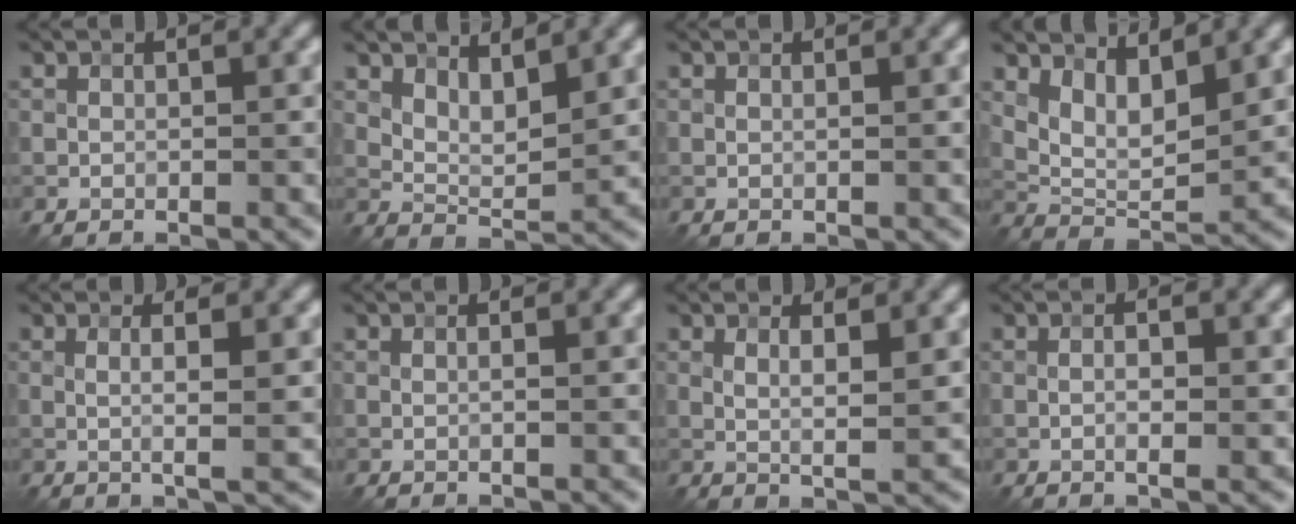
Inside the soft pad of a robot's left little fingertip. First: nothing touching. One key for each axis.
{"total": 3.3, "fx": 2.1, "fy": 1.3, "fz": 2.1, "tx": -0.040, "ty": -0.007, "tz": 0.041}
{"total": 0.0}
{"total": 4.5, "fx": 2.4, "fy": 2.0, "fz": 3.3, "tx": -0.069, "ty": -0.012, "tz": 0.047}
{"total": 2.7, "fx": 0.4, "fy": 0.6, "fz": 2.6, "tx": -0.041, "ty": 0.002, "tz": 0.000}
{"total": 0.6, "fx": 0.1, "fy": 0.1, "fz": 0.5, "tx": -0.007, "ty": 0.000, "tz": -0.003}
{"total": 2.6, "fx": 1.1, "fy": 0.6, "fz": 2.3, "tx": -0.031, "ty": -0.002, "tz": 0.017}
{"total": 1.7, "fx": -0.1, "fy": 0.4, "fz": 1.7, "tx": -0.026, "ty": -0.004, "tz": -0.003}